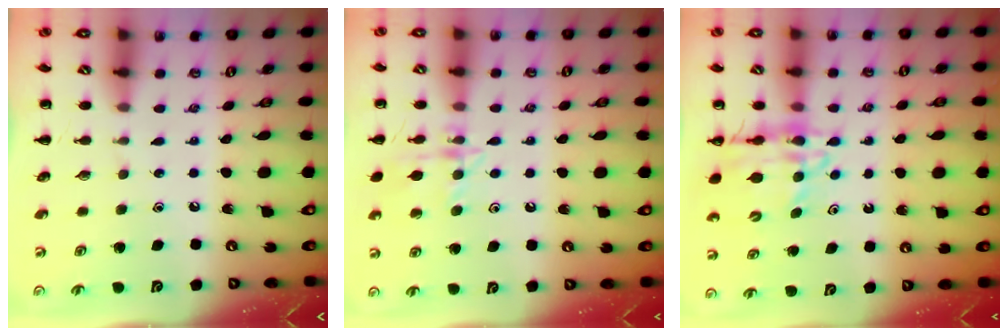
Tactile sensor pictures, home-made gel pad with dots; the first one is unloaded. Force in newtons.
{"total": 12.7, "press": 12.7, "slide": 0.8}
{"total": 11.6, "press": 11.1, "slide": 3.3}